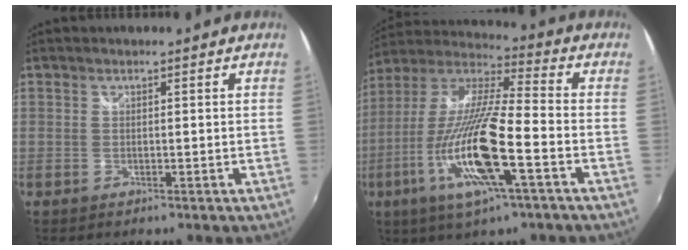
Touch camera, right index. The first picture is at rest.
{"total": 19.4, "force": [-7.2, 3.0, 17.7], "torque": [-0.343, -0.033, -0.140]}